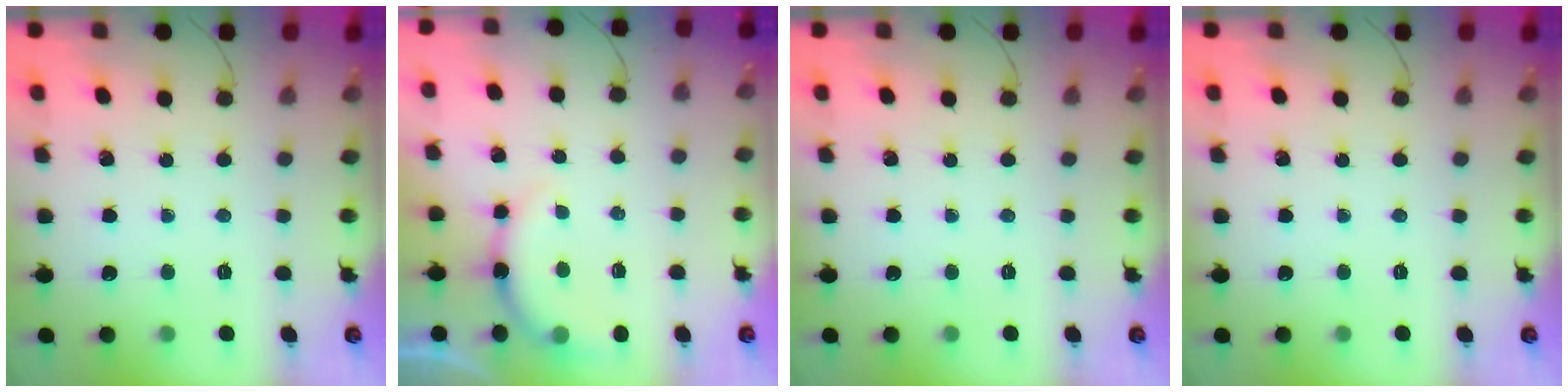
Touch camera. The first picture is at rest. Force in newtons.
{"total": 7.9, "press": 7.8, "slide": 1.0}
{"total": 0.0}
{"total": 0.0}